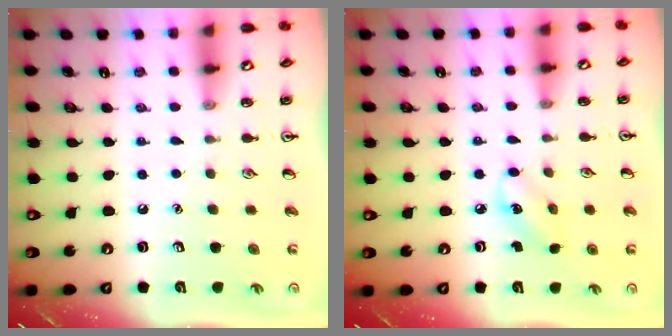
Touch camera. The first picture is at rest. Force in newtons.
{"total": 4.2, "press": 4.1, "slide": 1.1}